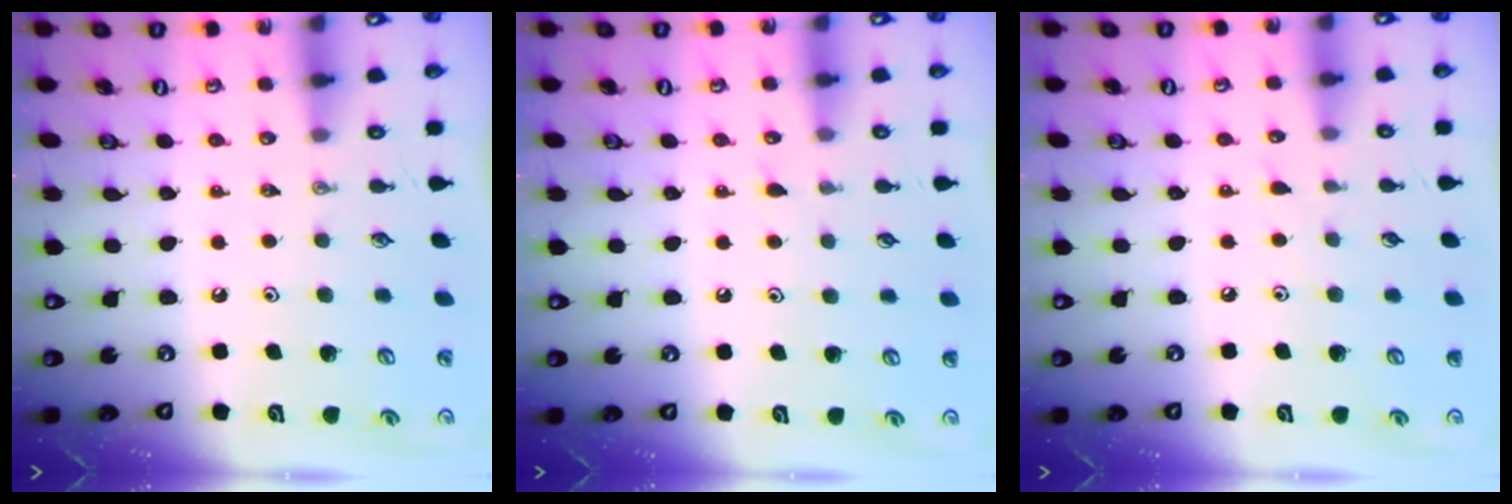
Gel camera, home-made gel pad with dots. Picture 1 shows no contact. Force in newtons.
{"total": 6.3, "press": 6.3, "slide": 0.6}
{"total": 2.9, "press": 2.9, "slide": 0.4}